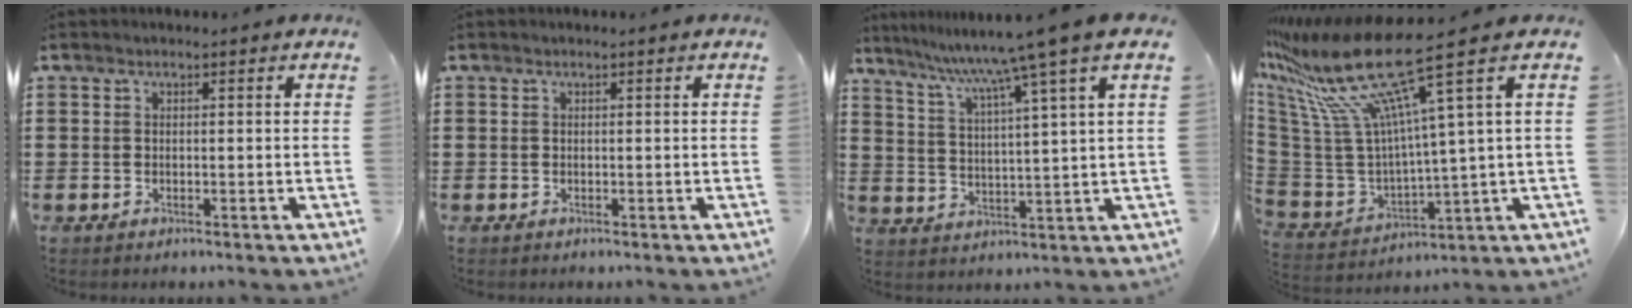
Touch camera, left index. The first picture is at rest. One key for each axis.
{"total": 0.0}
{"total": 8.7, "fx": 6.6, "fy": -2.0, "fz": 5.2, "tx": -0.126, "ty": -0.037, "tz": 0.101}
{"total": 17.4, "fx": 10.4, "fy": 2.3, "fz": 13.7, "tx": -0.330, "ty": -0.072, "tz": 0.159}